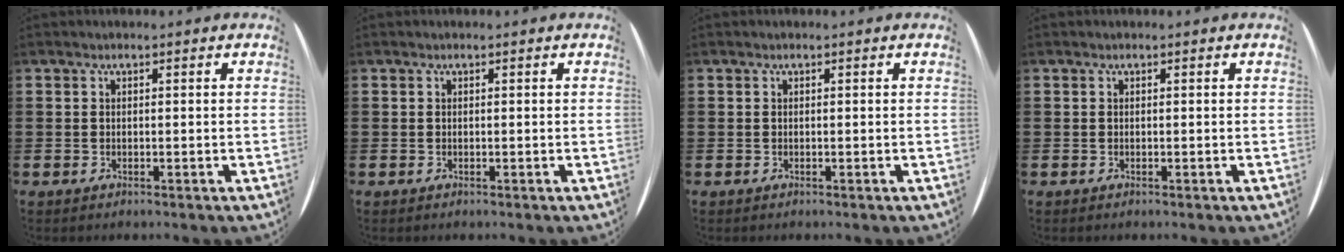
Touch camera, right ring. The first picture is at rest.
{"total": 0.0}
{"total": 0.0}
{"total": 0.0}